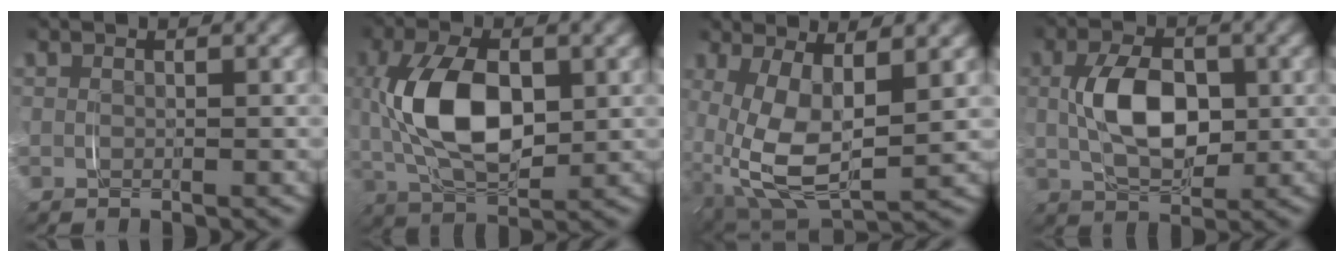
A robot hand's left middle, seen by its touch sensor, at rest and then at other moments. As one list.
[{"total": 8.1, "force": [0.0, 4.8, 6.5], "torque": [-0.152, -0.011, 0.003]}, {"total": 9.1, "force": [-1.1, 6.1, 6.6], "torque": [-0.170, -0.054, 0.006]}, {"total": 6.2, "force": [-0.4, 3.9, 4.8], "torque": [-0.100, -0.008, -0.004]}]